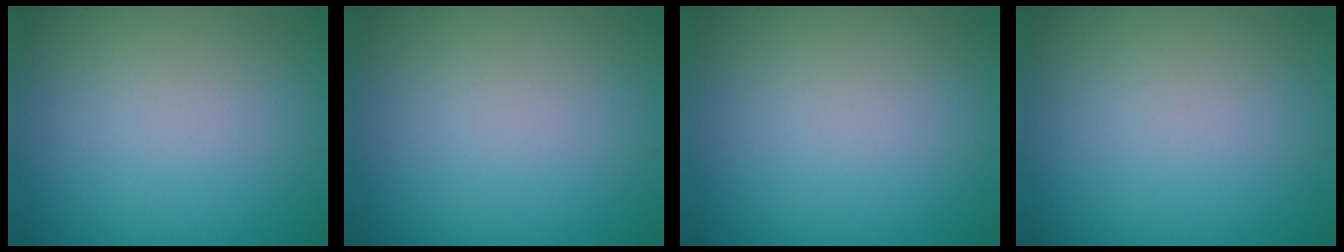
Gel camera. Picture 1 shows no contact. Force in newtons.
{"total": 0.0}
{"total": 0.0}
{"total": 0.0}